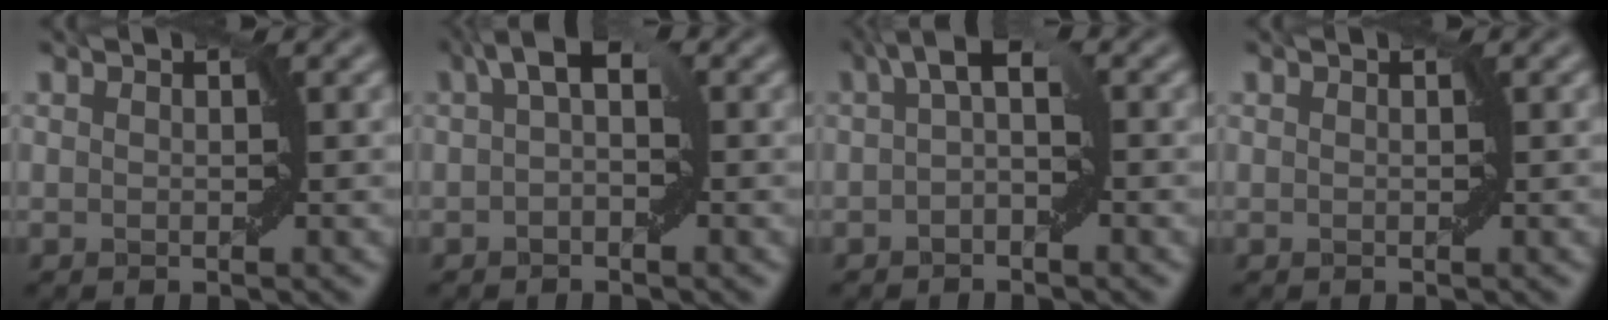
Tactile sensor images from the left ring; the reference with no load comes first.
{"total": 3.1, "force": [0.7, 1.3, 2.7], "torque": [-0.035, 0.013, 0.003]}
{"total": 3.2, "force": [0.4, 1.1, 3.0], "torque": [-0.040, 0.013, -0.003]}
{"total": 0.0}